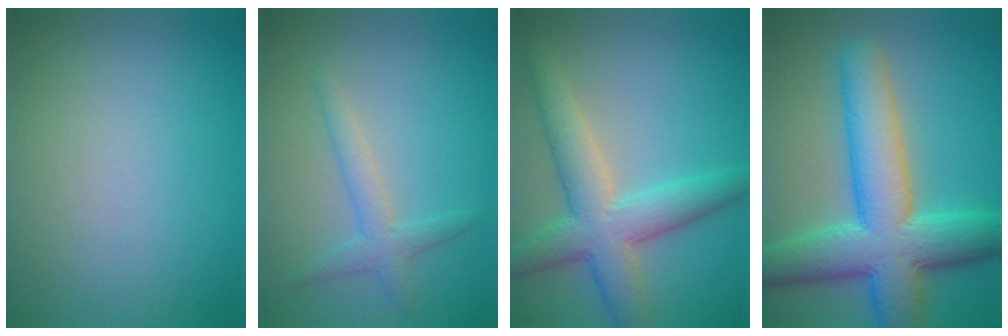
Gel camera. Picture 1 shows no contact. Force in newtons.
{"total": 2.2, "press": 2.2, "slide": 0.1}
{"total": 6.2, "press": 6.2, "slide": 0.2}
{"total": 10.5, "press": 10.4, "slide": 0.4}